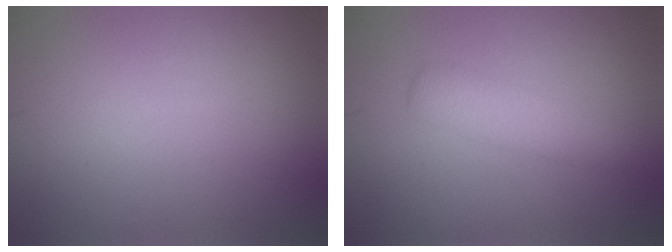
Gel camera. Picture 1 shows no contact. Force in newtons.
{"total": 2.6, "press": 2.6, "slide": 0.0}